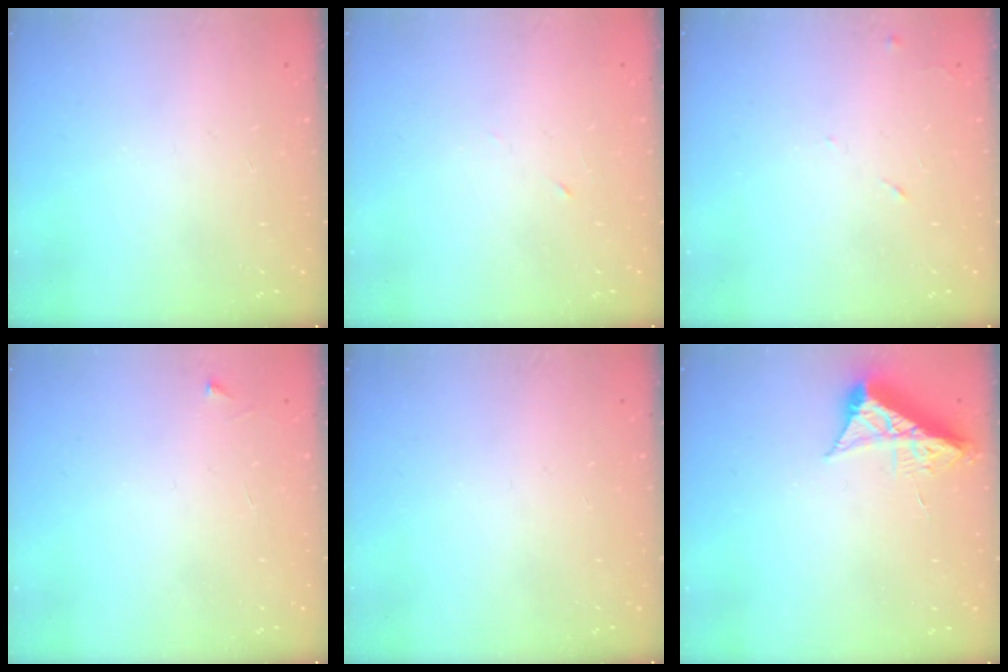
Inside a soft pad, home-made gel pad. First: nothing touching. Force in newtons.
{"total": 2.7, "press": 2.5, "slide": 1.0}
{"total": 5.5, "press": 5.5, "slide": 0.8}
{"total": 2.5, "press": 2.5, "slide": 0.3}
{"total": 0.0}
{"total": 8.2, "press": 8.2, "slide": 0.3}